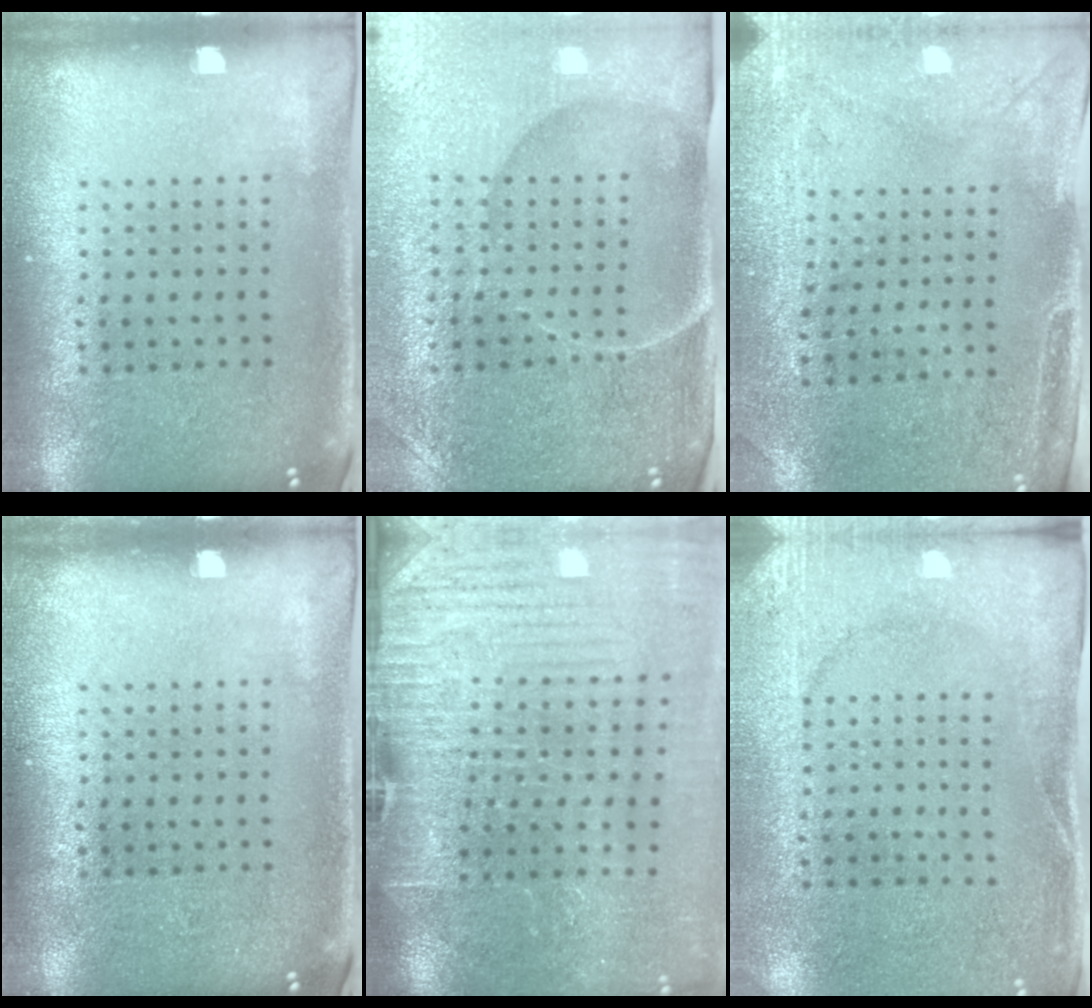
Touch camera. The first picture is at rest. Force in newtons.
{"total": 4.6, "press": 4.1, "slide": 2.2}
{"total": 3.0, "press": 2.4, "slide": 1.8}
{"total": 0.0}
{"total": 4.1, "press": 3.9, "slide": 1.3}
{"total": 2.7, "press": 2.3, "slide": 1.3}